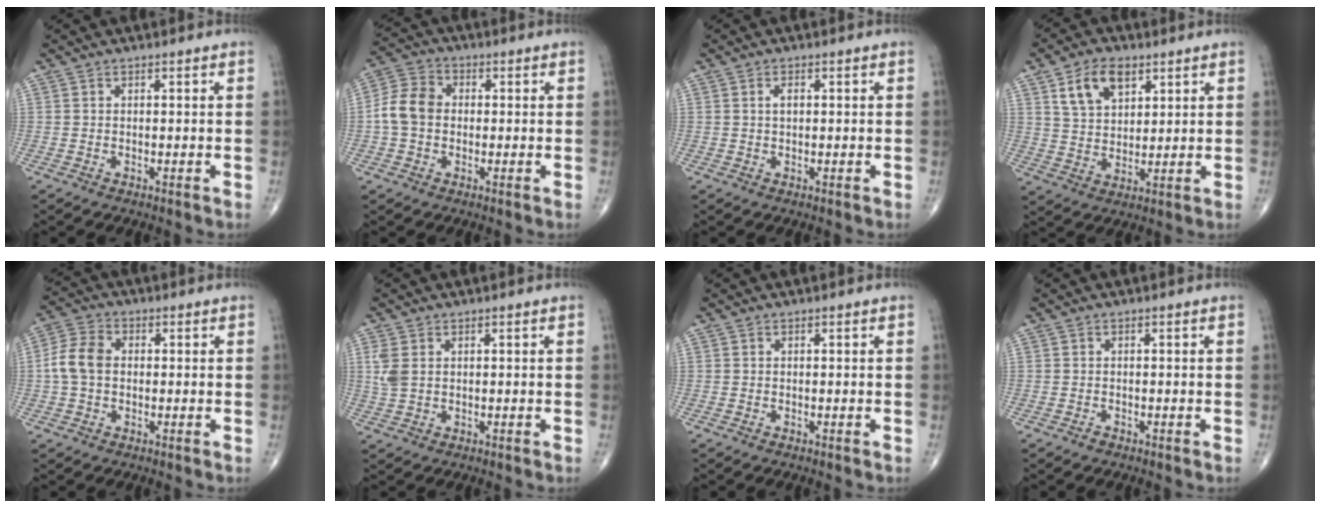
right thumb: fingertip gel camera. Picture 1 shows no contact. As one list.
[{"total": 7.6, "force": [-0.3, 5.9, 4.7], "torque": [-0.086, 0.024, -0.016]}, {"total": 1.7, "force": [0.4, 0.9, 1.4], "torque": [-0.024, 0.002, 0.005]}, {"total": 9.4, "force": [4.7, 5.8, 5.8], "torque": [-0.082, -0.017, 0.088]}, {"total": 6.9, "force": [0.0, 5.0, 4.8], "torque": [-0.099, 0.018, -0.007]}, {"total": 3.6, "force": [1.0, 2.4, 2.6], "torque": [-0.067, 0.003, 0.024]}, {"total": 0.0}, {"total": 0.5, "force": [-0.4, 0.3, 0.1], "torque": [-0.001, 0.000, -0.010]}]